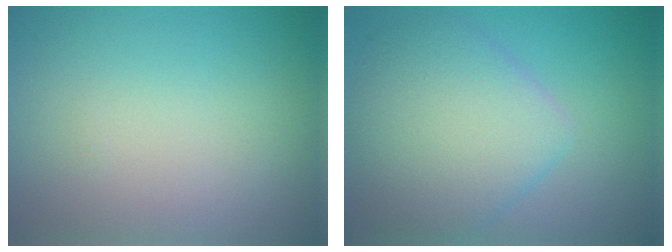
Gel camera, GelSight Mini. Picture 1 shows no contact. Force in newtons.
{"total": 6.6, "press": 6.6, "slide": 0.1}